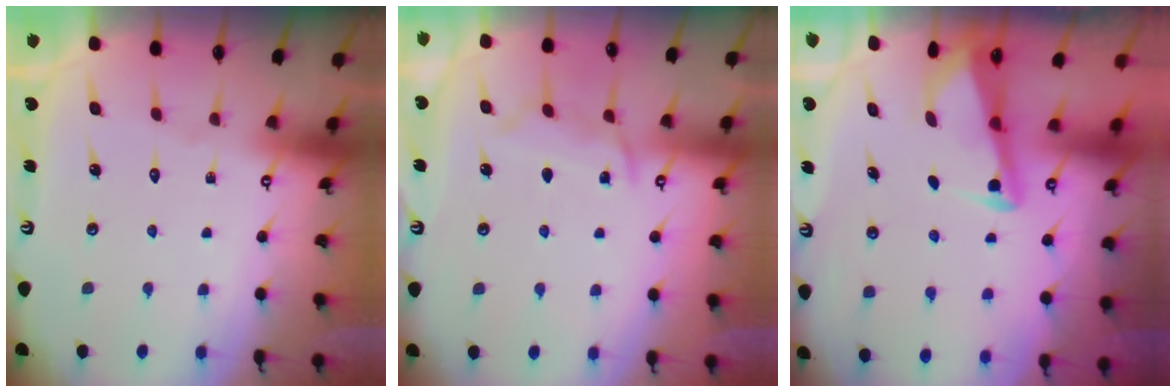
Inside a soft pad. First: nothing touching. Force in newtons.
{"total": 9.0, "press": 9.0, "slide": 1.1}
{"total": 2.8, "press": 2.8, "slide": 0.4}